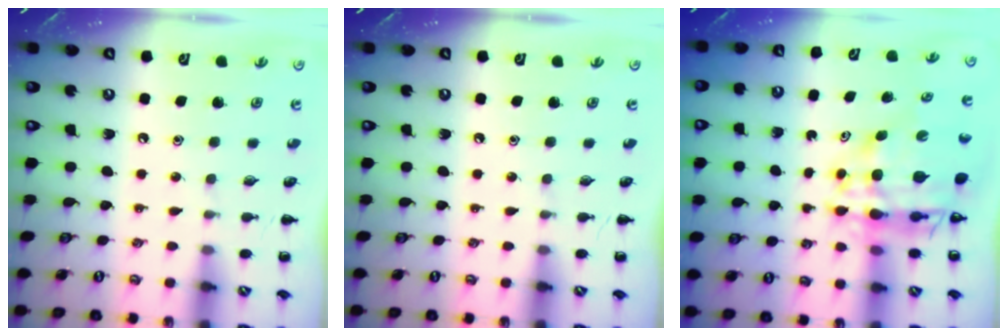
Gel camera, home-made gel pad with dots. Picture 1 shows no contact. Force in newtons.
{"total": 0.0}
{"total": 13.3, "press": 12.7, "slide": 4.0}